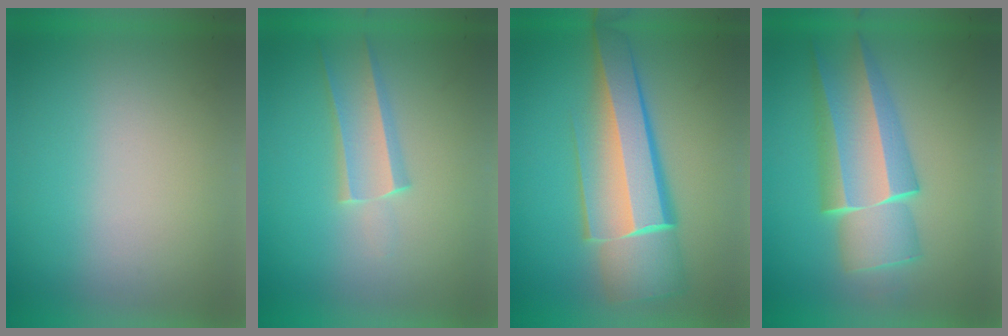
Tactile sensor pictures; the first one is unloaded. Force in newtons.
{"total": 2.0}
{"total": 8.3}
{"total": 5.9}